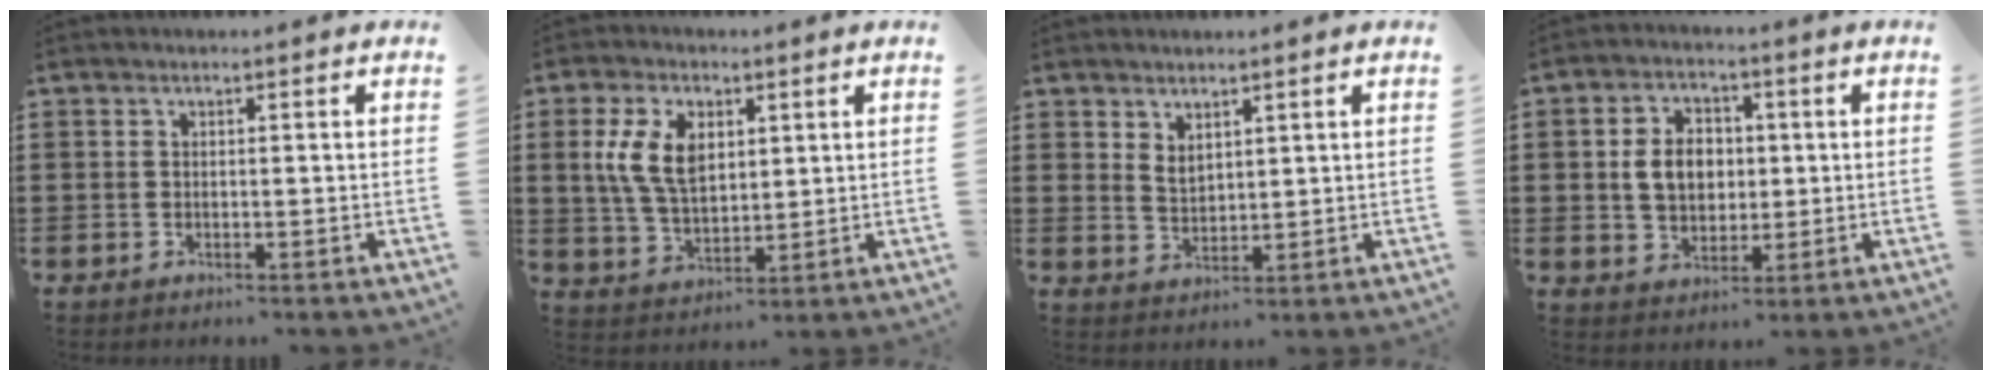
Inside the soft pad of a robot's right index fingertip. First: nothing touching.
{"total": 8.2, "force": [2.2, 4.9, 6.2], "torque": [-0.146, 0.011, 0.037]}
{"total": 2.6, "force": [2.1, 1.3, 0.8], "torque": [-0.021, 0.004, 0.040]}
{"total": 6.5, "force": [0.4, 5.0, 4.1], "torque": [-0.083, 0.008, -0.002]}